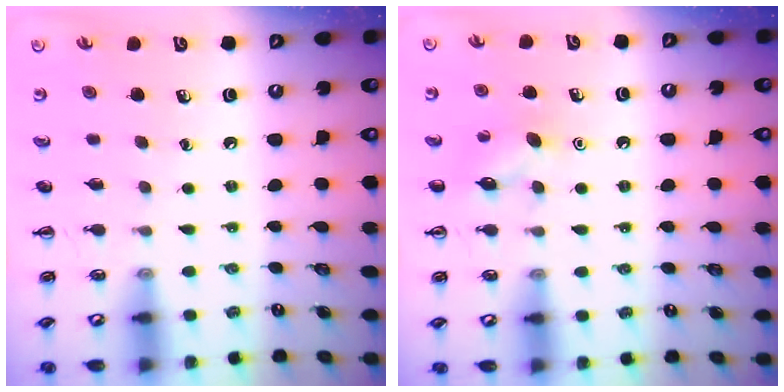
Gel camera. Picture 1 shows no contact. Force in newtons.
{"total": 6.6, "press": 6.4, "slide": 1.7}